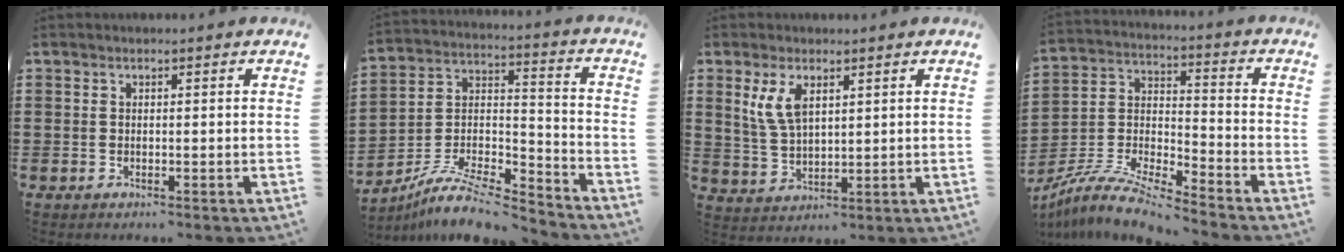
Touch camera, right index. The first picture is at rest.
{"total": 9.8, "force": [-8.5, 2.5, 4.2], "torque": [-0.083, 0.015, -0.170]}
{"total": 5.4, "force": [2.4, 2.5, 4.1], "torque": [-0.097, 0.003, 0.041]}
{"total": 8.8, "force": [-8.4, 0.4, 2.5], "torque": [-0.054, 0.004, -0.170]}